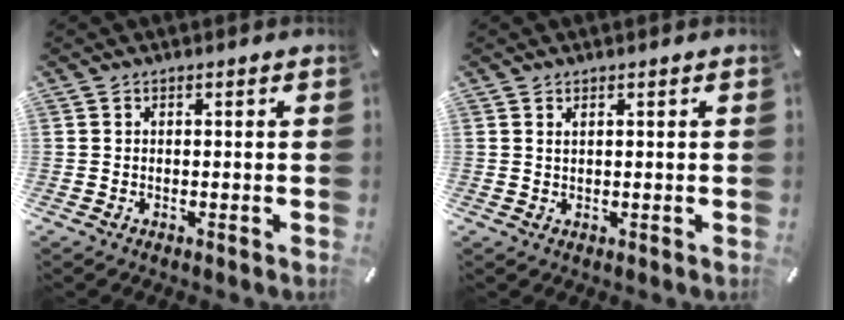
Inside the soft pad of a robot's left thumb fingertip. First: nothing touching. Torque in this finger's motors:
{"motor_torque": [-0.36, -0.24, -0.01, 0.13, 0.02]}